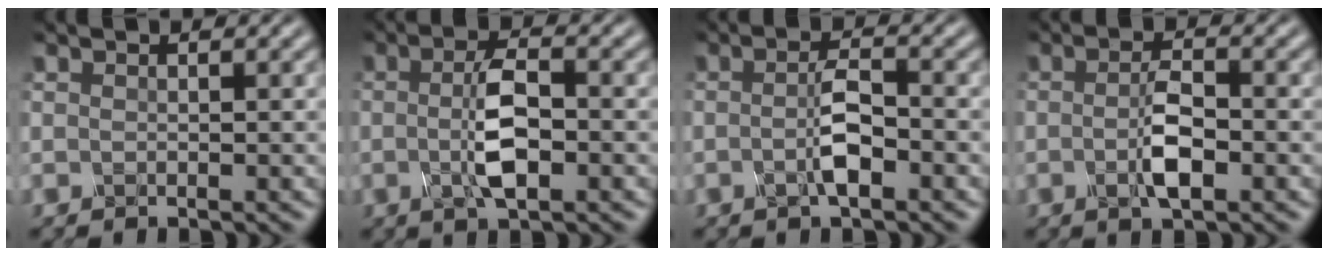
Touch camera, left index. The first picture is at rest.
{"total": 3.6, "force": [-0.4, 1.0, 3.5], "torque": [-0.072, 0.005, -0.012]}
{"total": 2.4, "force": [-0.8, 0.4, 2.3], "torque": [-0.045, 0.010, -0.021]}
{"total": 2.8, "force": [-0.8, 0.7, 2.6], "torque": [-0.055, 0.004, -0.018]}